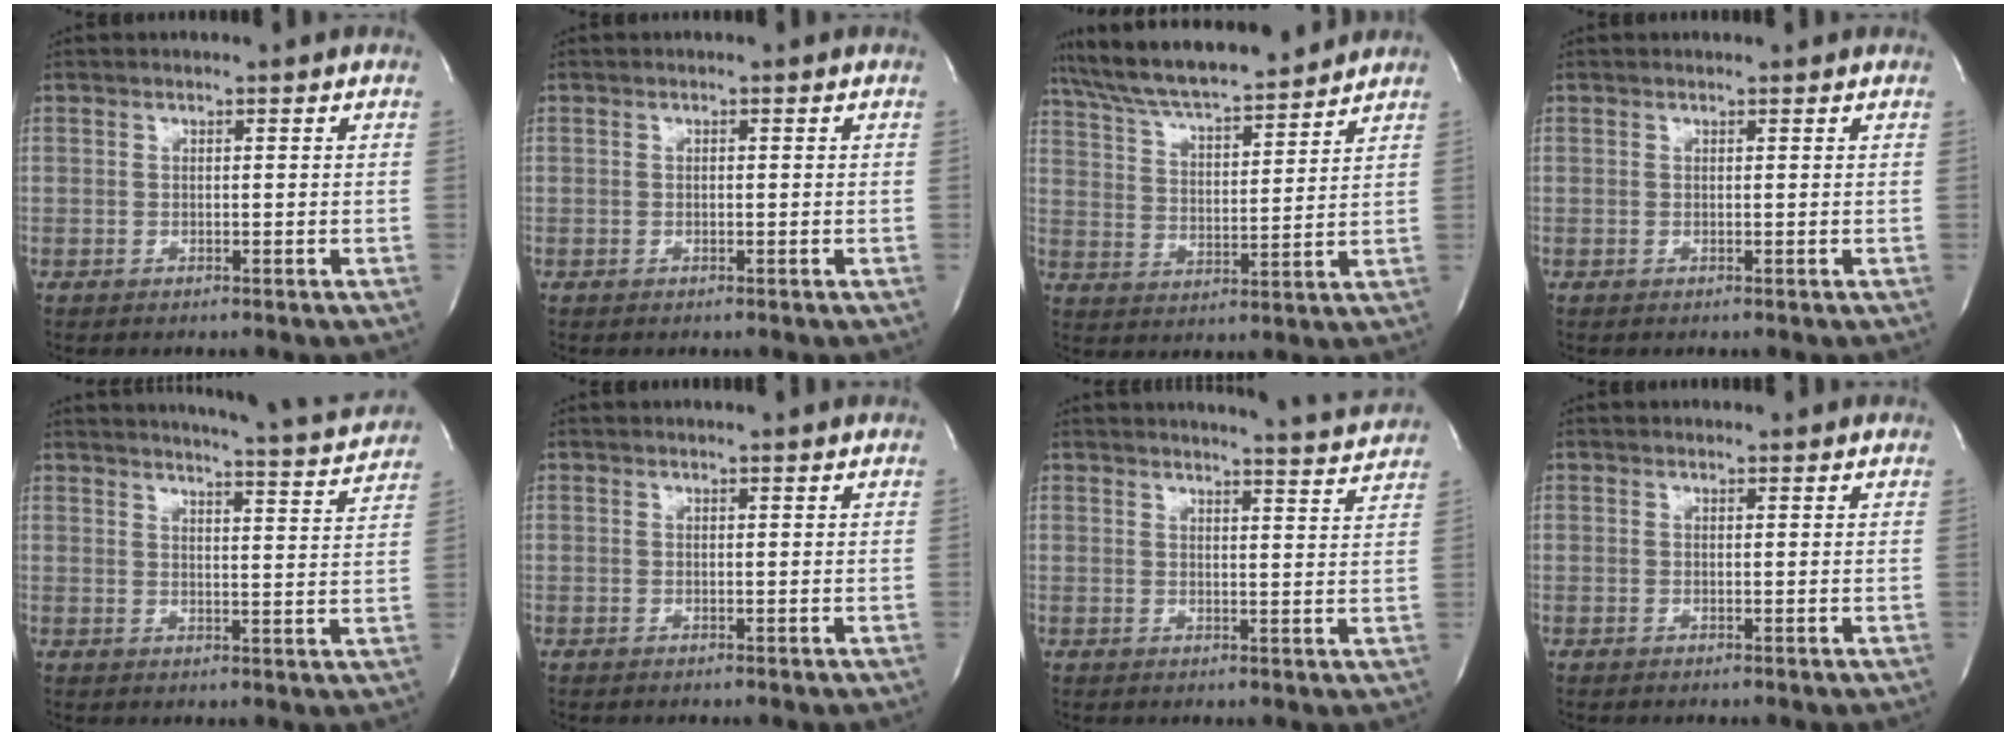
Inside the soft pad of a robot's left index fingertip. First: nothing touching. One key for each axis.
{"total": 0.0}
{"total": 16.0, "fx": 14.6, "fy": 1.9, "fz": 6.4, "tx": -0.121, "ty": 0.019, "tz": 0.243}
{"total": 0.8, "fx": 0.8, "fy": 0.2, "fz": 0.0, "tx": -0.008, "ty": 0.005, "tz": 0.009}
{"total": 14.8, "fx": 14.2, "fy": 0.1, "fz": 4.0, "tx": -0.061, "ty": -0.048, "tz": 0.164}
{"total": 2.1, "fx": 2.0, "fy": -0.1, "fz": 0.3, "tx": -0.010, "ty": 0.002, "tz": 0.019}
{"total": 7.6, "fx": 7.6, "fy": -0.8, "fz": 0.6, "tx": -0.021, "ty": -0.024, "tz": 0.083}
{"total": 2.0, "fx": 1.9, "fy": 0.5, "fz": 0.3, "tx": -0.012, "ty": 0.008, "tz": 0.018}